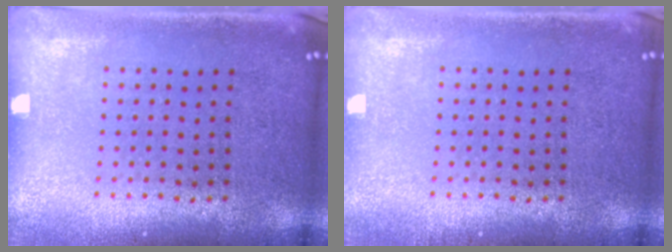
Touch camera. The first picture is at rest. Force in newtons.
{"total": 0.6, "press": 0.6, "slide": 0.1}